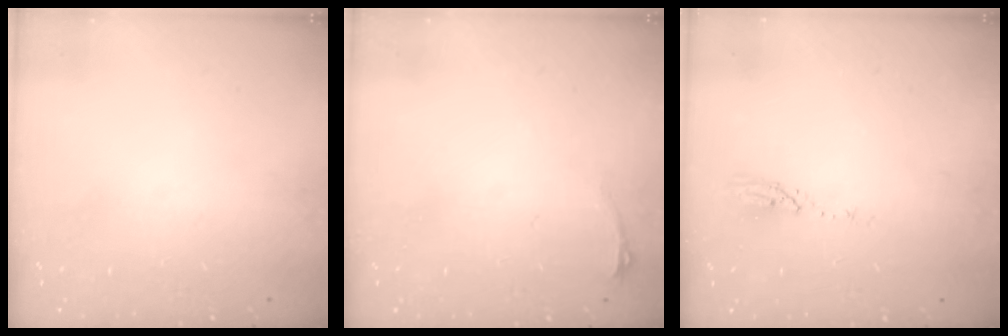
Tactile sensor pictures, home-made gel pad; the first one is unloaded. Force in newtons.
{"total": 2.9, "press": 2.6, "slide": 1.5}
{"total": 3.6, "press": 3.6, "slide": 0.3}